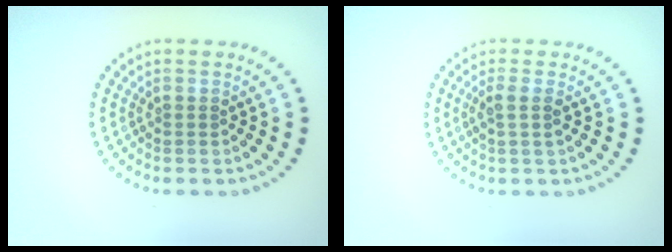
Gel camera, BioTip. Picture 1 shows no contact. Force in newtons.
{"total": 1.5, "press": 1.2, "slide": 0.9}